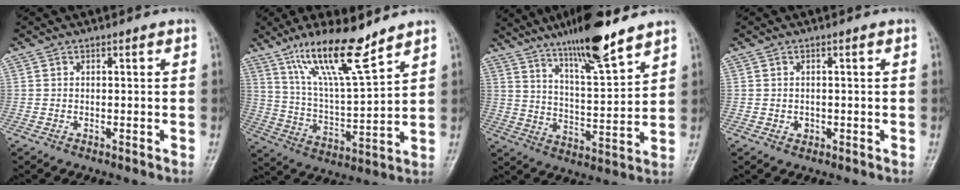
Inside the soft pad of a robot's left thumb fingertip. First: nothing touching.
{"total": 14.5, "force": [10.3, 2.3, 9.9], "torque": [-0.173, -0.061, 0.199]}
{"total": 14.0, "force": [10.6, 1.7, 9.0], "torque": [-0.145, -0.062, 0.185]}
{"total": 1.0, "force": [-0.1, 0.8, 0.5], "torque": [-0.001, 0.002, 0.001]}